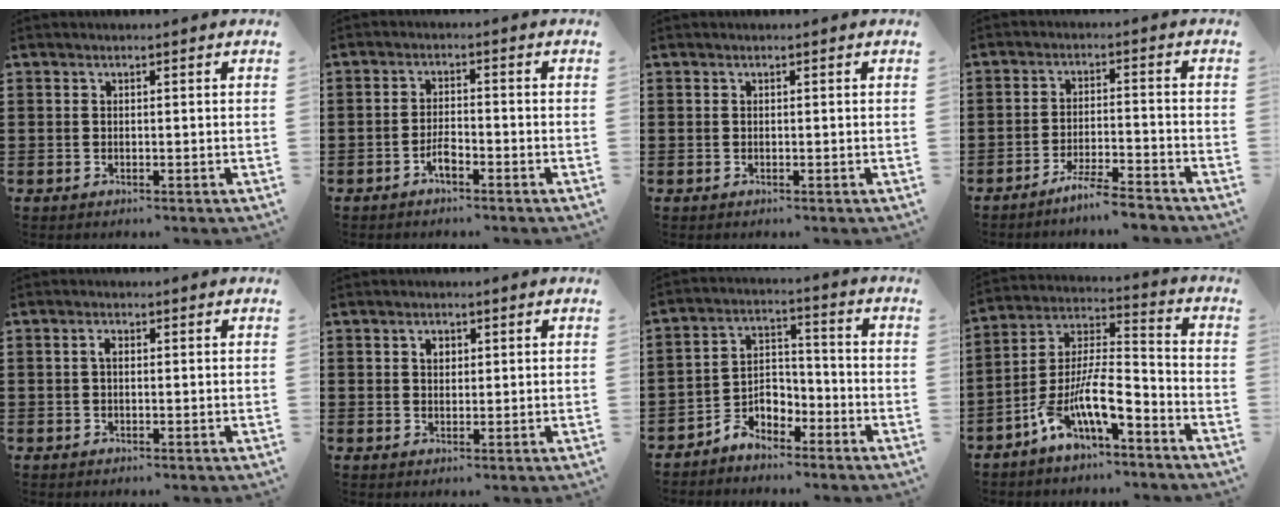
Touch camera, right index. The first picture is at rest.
{"total": 2.7, "force": [-1.8, 0.6, 2.0], "torque": [-0.046, -0.001, -0.035]}
{"total": 0.0}
{"total": 5.1, "force": [-4.7, -0.1, 2.0], "torque": [-0.041, -0.006, -0.090]}
{"total": 1.4, "force": [0.1, 0.7, 1.3], "torque": [-0.025, 0.005, -0.001]}
{"total": 1.8, "force": [0.6, 1.3, 1.1], "torque": [-0.025, 0.010, 0.009]}
{"total": 4.4, "force": [-3.6, 2.4, 0.7], "torque": [-0.022, 0.008, -0.074]}
{"total": 10.9, "force": [-6.8, 3.4, 7.8], "torque": [-0.165, 0.000, -0.133]}